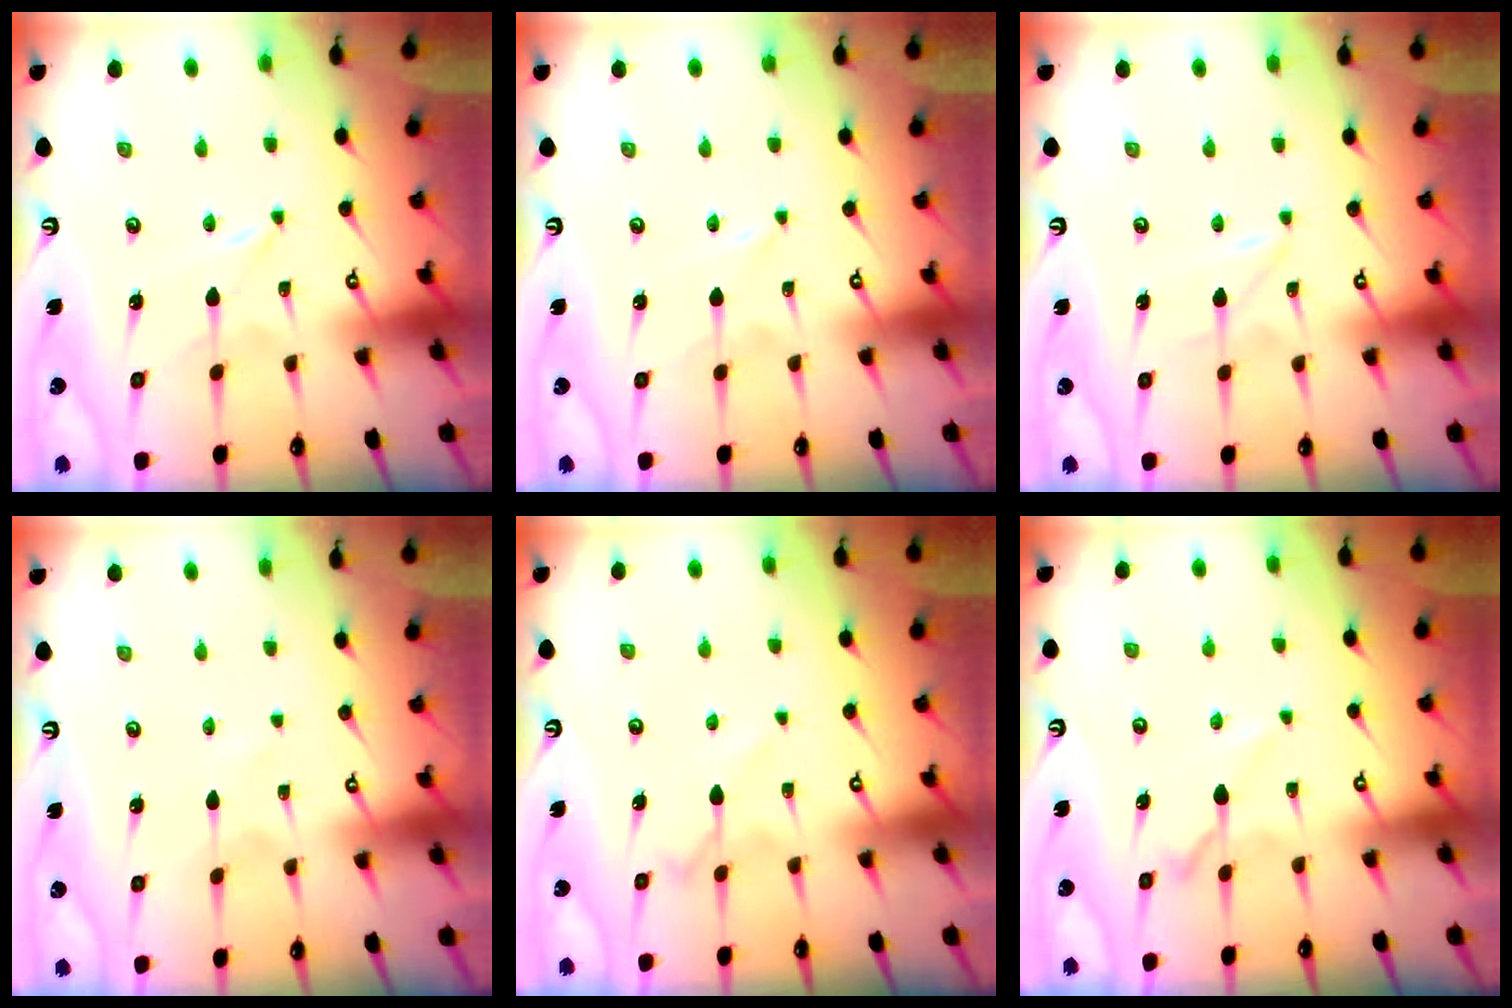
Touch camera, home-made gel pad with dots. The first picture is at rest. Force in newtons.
{"total": 0.5, "press": 0.5, "slide": 0.1}
{"total": 1.2, "press": 1.2, "slide": 0.1}
{"total": 0.0}
{"total": 6.4, "press": 6.3, "slide": 0.9}
{"total": 5.2, "press": 5.2, "slide": 0.8}